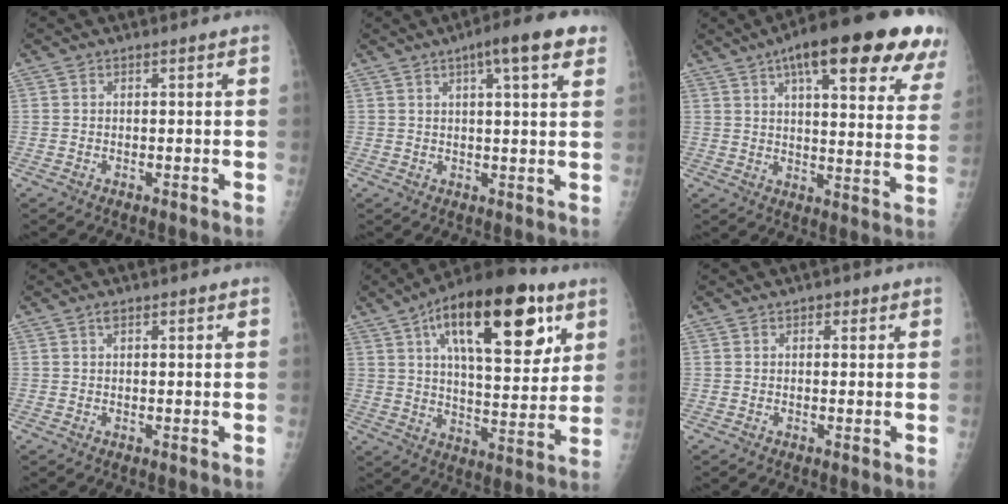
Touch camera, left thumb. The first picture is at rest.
{"total": 9.6, "force": [5.2, 2.0, 7.9], "torque": [-0.101, -0.004, 0.066]}
{"total": 26.3, "force": [15.3, 7.2, 20.2], "torque": [-0.253, -0.018, 0.196]}
{"total": 1.2, "force": [0.7, 0.5, 0.7], "torque": [-0.009, 0.000, 0.011]}
{"total": 24.4, "force": [11.2, 10.2, 19.2], "torque": [-0.261, -0.025, 0.174]}
{"total": 1.4, "force": [0.7, 1.0, 0.6], "torque": [0.004, -0.002, 0.006]}